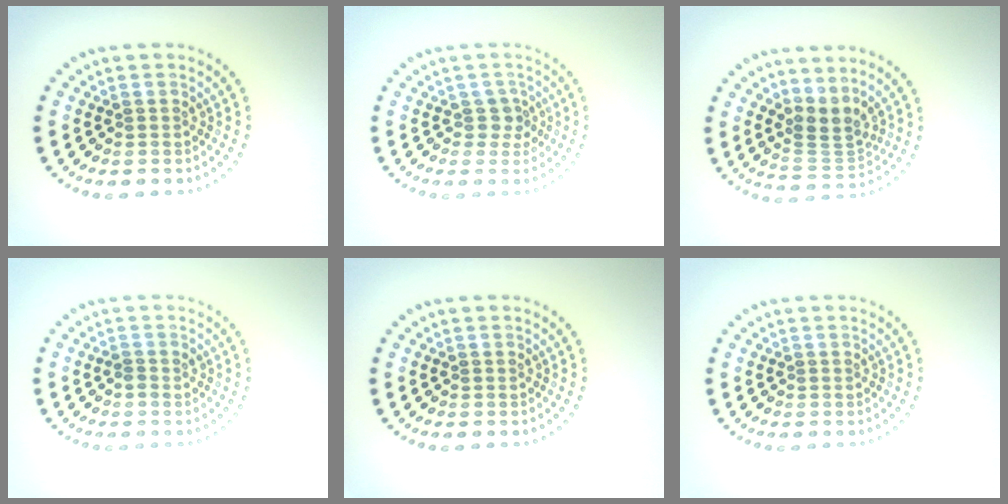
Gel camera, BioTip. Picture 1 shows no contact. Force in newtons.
{"total": 1.6, "press": 1.3, "slide": 1.0}
{"total": 2.8, "press": 2.0, "slide": 1.9}
{"total": 0.6, "press": 0.6, "slide": 0.3}
{"total": 0.0}
{"total": 0.0}